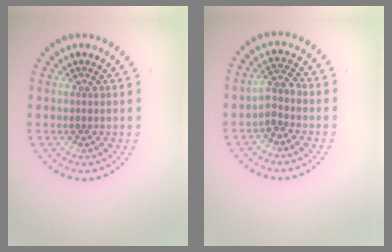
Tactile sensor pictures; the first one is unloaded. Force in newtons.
{"total": 2.0, "press": 1.7, "slide": 1.1}